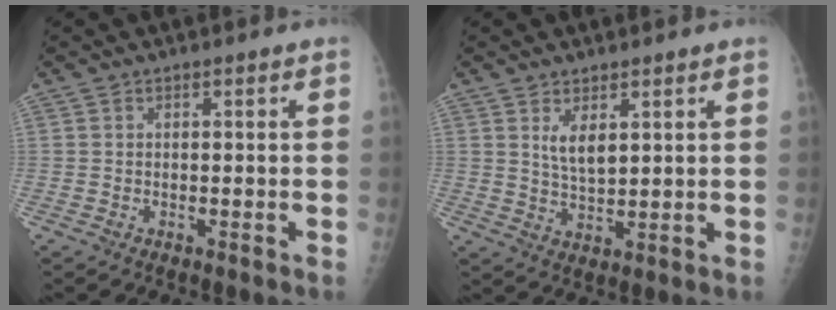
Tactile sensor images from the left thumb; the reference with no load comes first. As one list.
[{"total": 4.7, "force": [2.1, 2.0, 3.6], "torque": [-0.058, -0.020, 0.046]}]